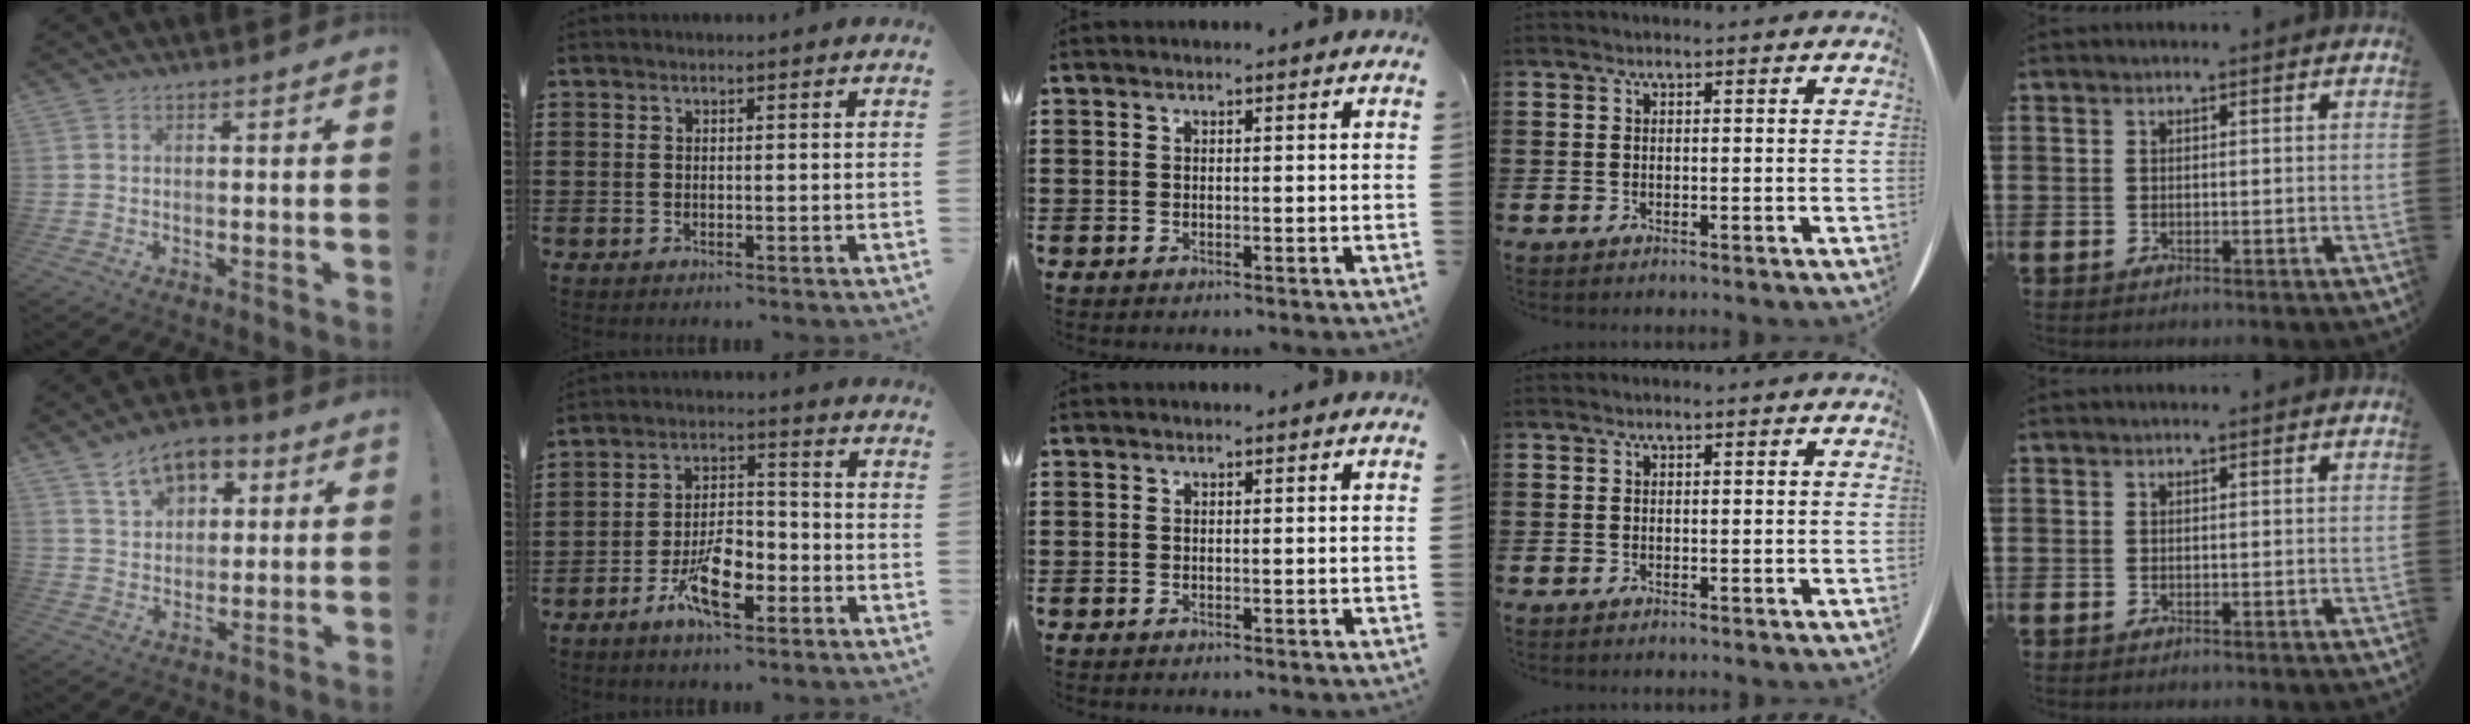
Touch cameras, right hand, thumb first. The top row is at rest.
{"thumb": {"total": 10.9, "force": [5.7, 7.3, 5.6], "torque": [-0.085, -0.020, 0.109]}, "index": {"total": 8.9, "force": [-4.4, 3.7, 6.7], "torque": [-0.137, 0.002, -0.080]}}